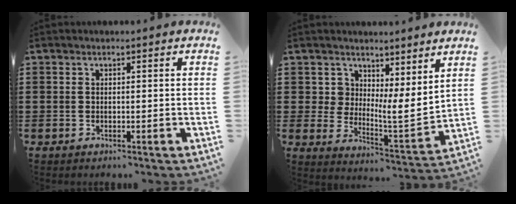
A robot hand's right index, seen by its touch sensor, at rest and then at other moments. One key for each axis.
{"total": 5.7, "fx": 4.7, "fy": 2.8, "fz": 1.9, "tx": -0.046, "ty": -0.033, "tz": 0.085}